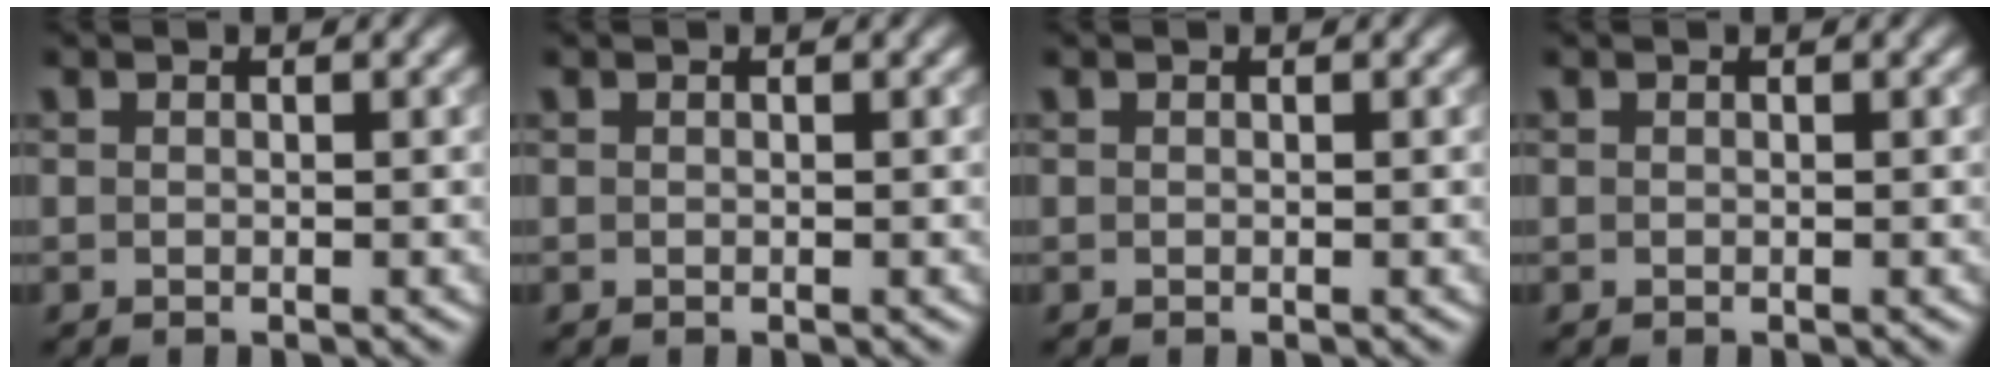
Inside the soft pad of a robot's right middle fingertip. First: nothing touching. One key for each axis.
{"total": 0.0}
{"total": 0.0}
{"total": 0.0}